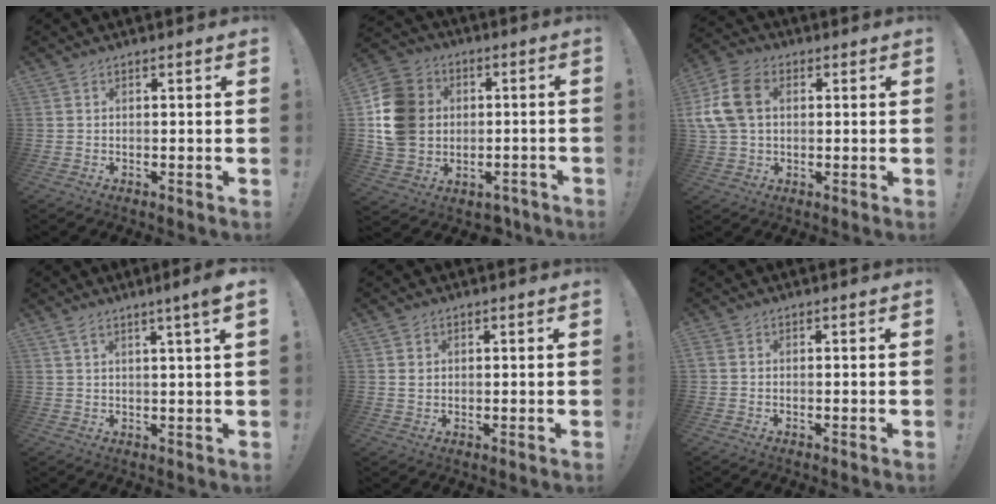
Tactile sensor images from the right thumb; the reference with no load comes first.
{"total": 17.7, "force": [-0.5, 15.3, 8.9], "torque": [-0.158, 0.025, 0.018]}
{"total": 13.7, "force": [2.4, 10.0, 9.1], "torque": [-0.188, 0.009, 0.051]}
{"total": 4.9, "force": [2.7, -0.2, 4.1], "torque": [-0.060, -0.015, 0.040]}
{"total": 2.1, "force": [0.9, 1.9, 0.4], "torque": [-0.001, -0.002, 0.015]}
{"total": 0.6, "force": [-0.3, 0.1, 0.5], "torque": [-0.017, 0.004, -0.003]}